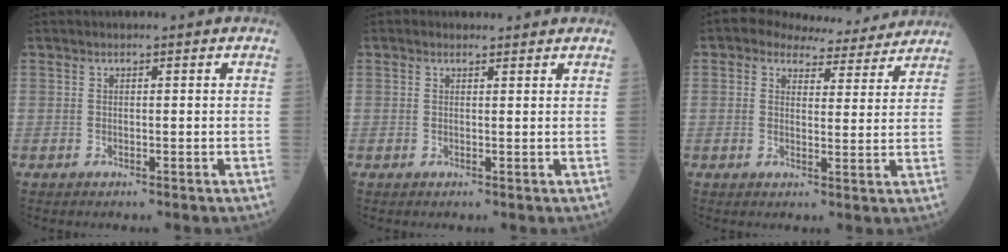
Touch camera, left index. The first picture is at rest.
{"total": 1.5, "force": [1.4, 0.5, 0.2], "torque": [-0.014, 0.006, 0.018]}
{"total": 9.2, "force": [8.4, 3.2, 2.2], "torque": [-0.025, 0.010, 0.098]}